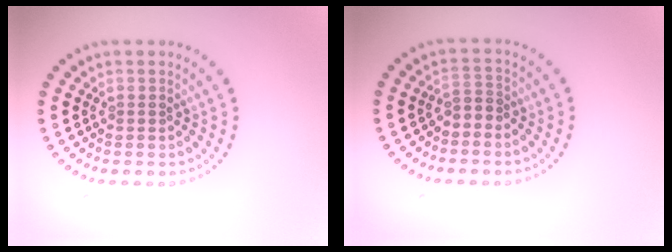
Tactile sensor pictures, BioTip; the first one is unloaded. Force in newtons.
{"total": 1.4, "press": 1.1, "slide": 1.0}